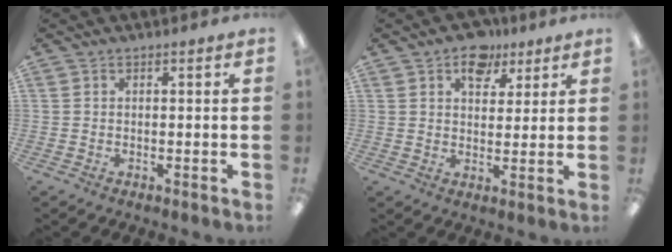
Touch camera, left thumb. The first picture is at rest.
{"total": 8.4, "force": [5.3, 5.3, 3.8], "torque": [-0.037, -0.021, 0.090]}